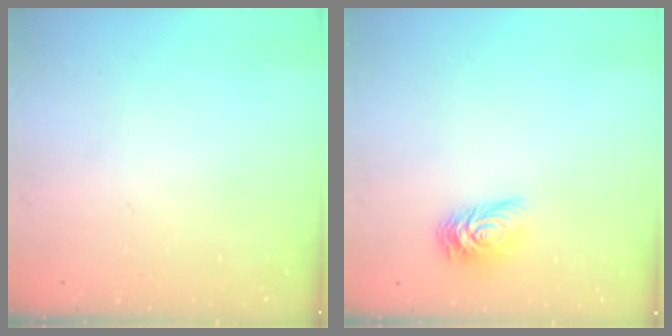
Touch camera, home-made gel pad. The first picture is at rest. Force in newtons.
{"total": 7.2, "press": 7.2, "slide": 0.4}